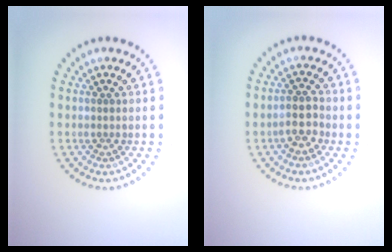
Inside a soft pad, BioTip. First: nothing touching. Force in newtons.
{"total": 2.1, "press": 2.0, "slide": 0.8}